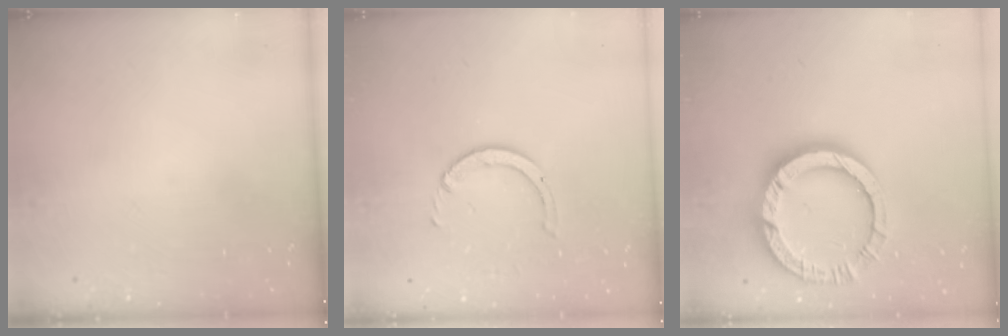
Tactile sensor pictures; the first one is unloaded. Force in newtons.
{"total": 2.3, "press": 2.3, "slide": 0.3}
{"total": 15.1, "press": 15.0, "slide": 1.5}